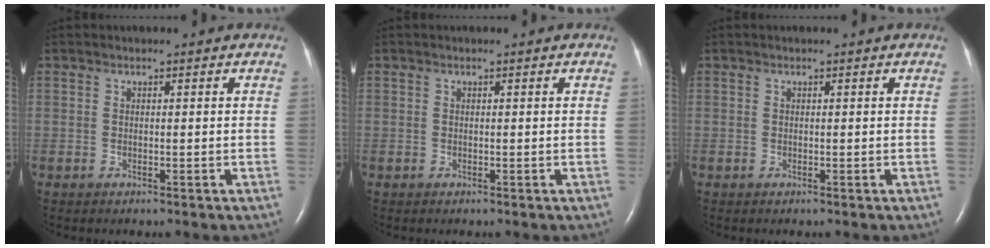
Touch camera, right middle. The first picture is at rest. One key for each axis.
{"total": 0.0}
{"total": 0.0}